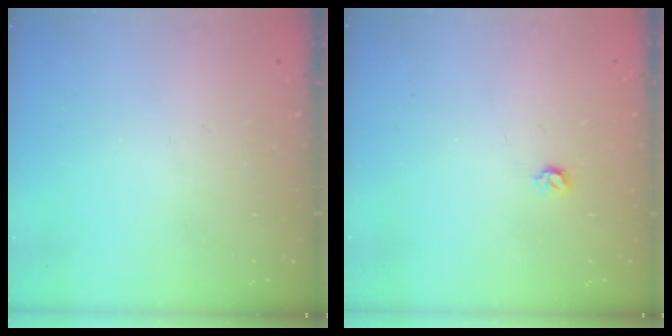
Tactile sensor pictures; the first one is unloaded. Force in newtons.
{"total": 3.9, "press": 3.8, "slide": 0.7}